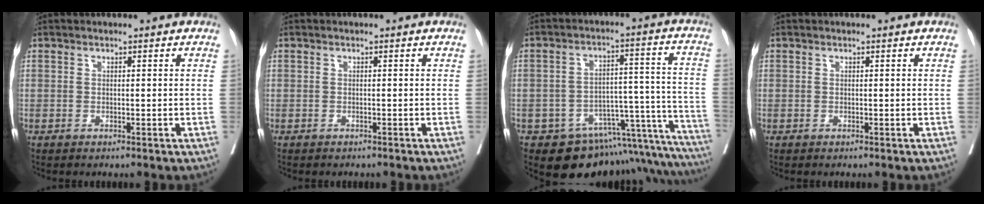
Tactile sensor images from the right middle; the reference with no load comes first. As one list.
[{"total": 1.6, "force": [-1.4, 0.7, 0.3], "torque": [-0.011, 0.000, -0.020]}, {"total": 16.3, "force": [-13.5, 6.5, 6.3], "torque": [-0.014, 0.085, -0.165]}, {"total": 0.0}]